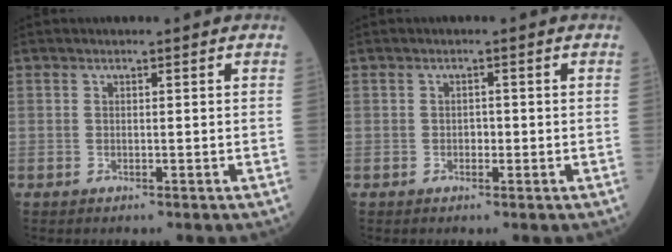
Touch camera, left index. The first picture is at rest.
{"total": 1.0, "force": [-0.7, 0.5, 0.4], "torque": [-0.006, -0.002, -0.014]}